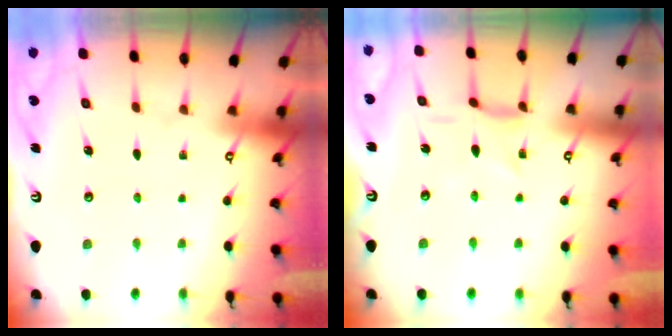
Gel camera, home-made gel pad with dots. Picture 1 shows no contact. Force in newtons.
{"total": 2.3, "press": 2.3, "slide": 0.5}